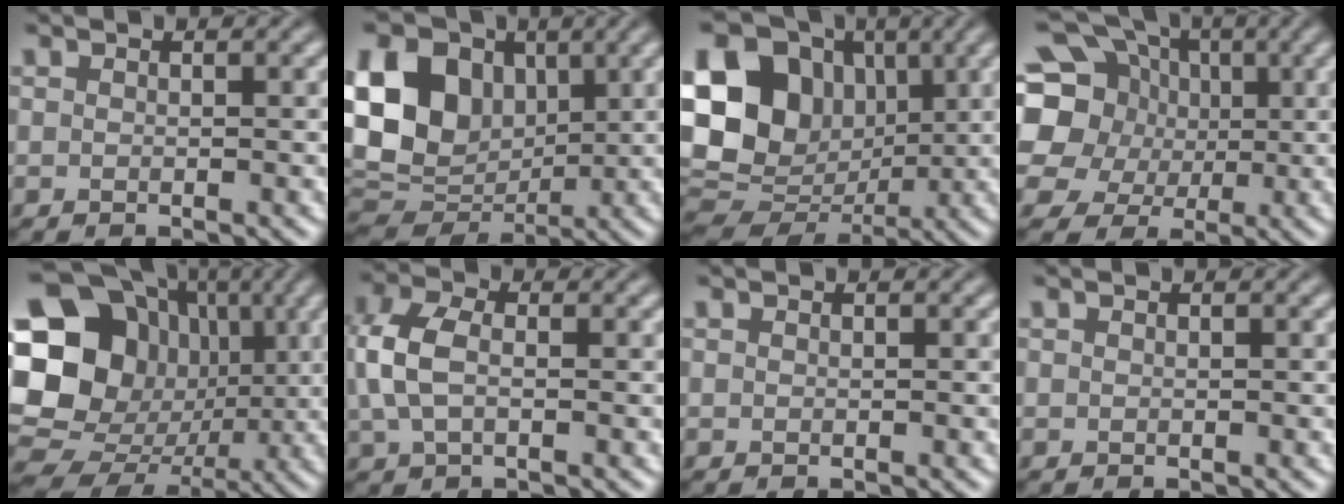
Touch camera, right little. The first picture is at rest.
{"total": 12.8, "force": [2.7, 9.8, 7.8], "torque": [-0.175, 0.014, 0.043]}
{"total": 17.2, "force": [2.6, 13.9, 9.8], "torque": [-0.208, 0.023, 0.044]}
{"total": 14.7, "force": [3.1, 12.7, 6.6], "torque": [-0.165, 0.030, 0.026]}
{"total": 23.3, "force": [3.3, 20.9, 9.9], "torque": [-0.219, 0.050, 0.023]}
{"total": 4.7, "force": [0.3, 3.0, 3.7], "torque": [-0.096, 0.008, -0.002]}
{"total": 0.0}
{"total": 0.0}